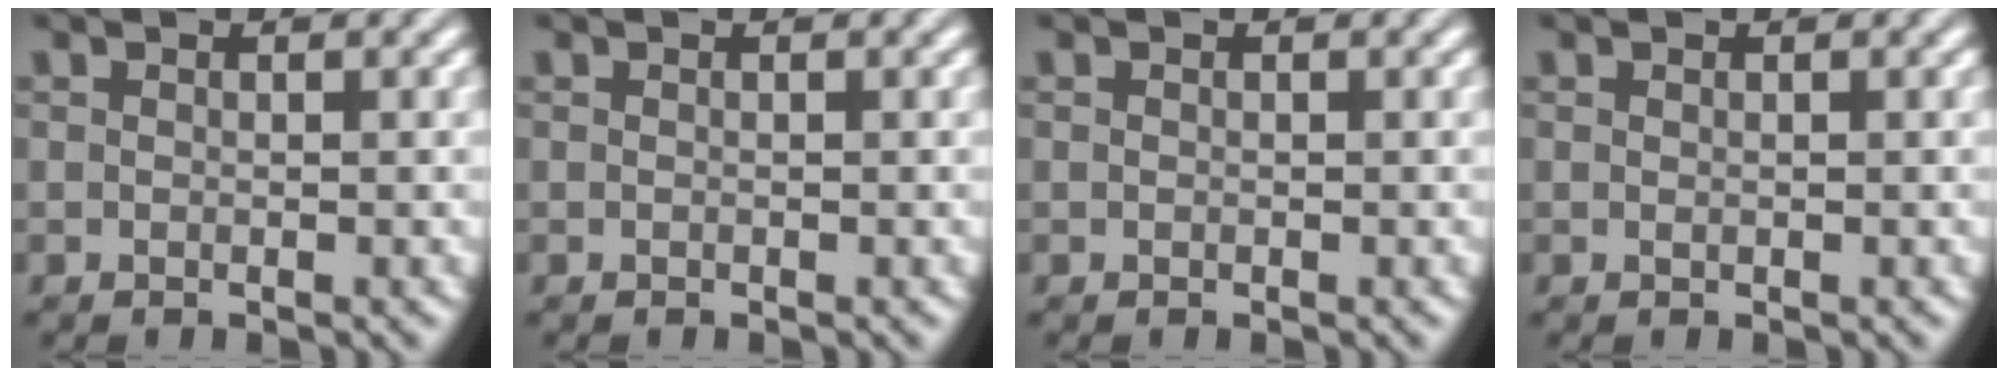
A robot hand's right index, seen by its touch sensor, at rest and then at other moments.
{"total": 0.0}
{"total": 0.0}
{"total": 0.0}